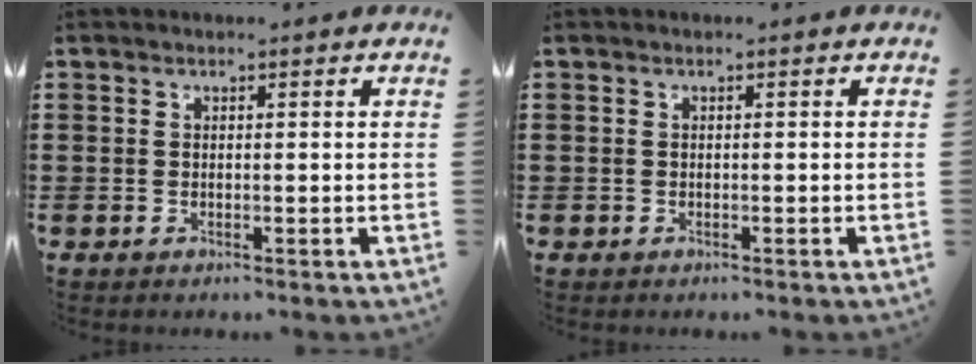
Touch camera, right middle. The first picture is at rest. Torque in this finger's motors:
{"motor_torque": [-0.17, 0.16, 0.02, -0.01]}